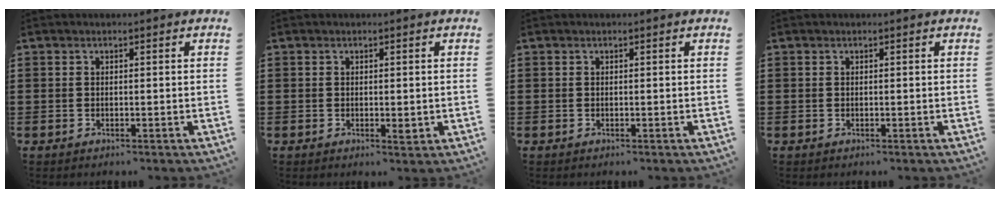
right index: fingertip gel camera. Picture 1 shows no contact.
{"total": 1.2, "force": [-0.1, 0.5, 1.1], "torque": [-0.019, -0.001, -0.002]}
{"total": 0.0}
{"total": 0.0}